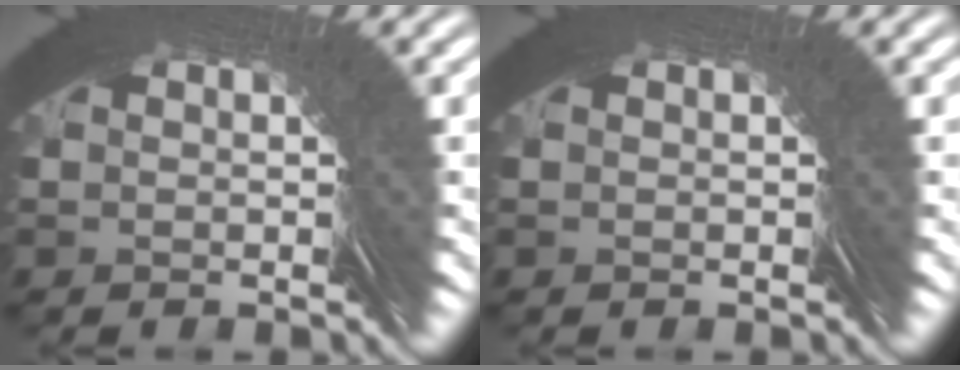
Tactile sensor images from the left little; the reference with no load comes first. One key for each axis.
{"total": 0.0}